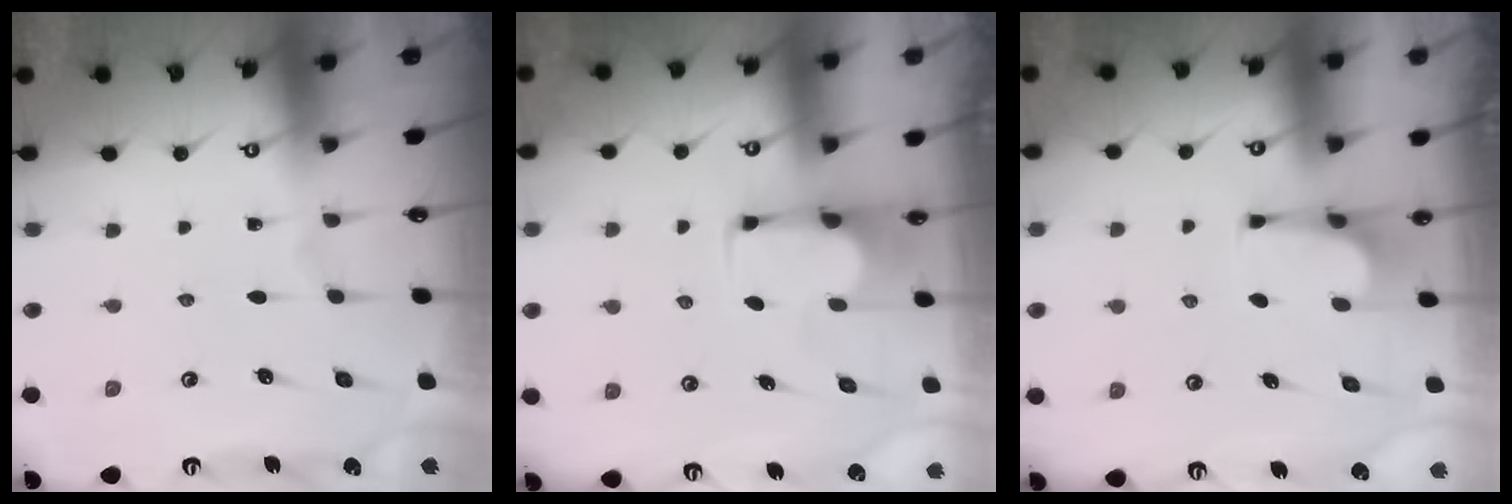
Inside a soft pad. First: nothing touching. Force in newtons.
{"total": 1.9, "press": 1.7, "slide": 0.7}
{"total": 4.1, "press": 4.1, "slide": 0.3}